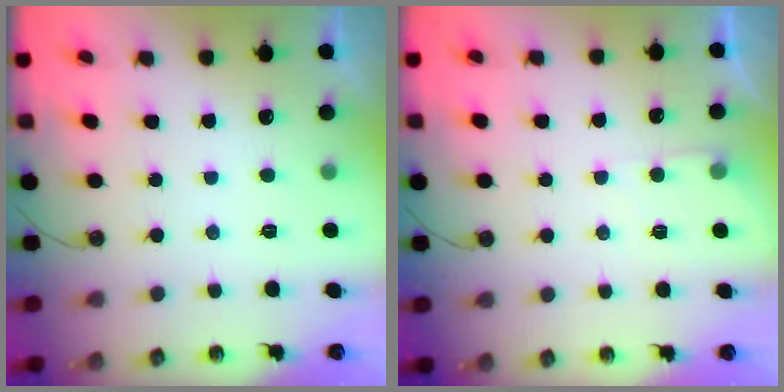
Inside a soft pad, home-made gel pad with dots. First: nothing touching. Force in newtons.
{"total": 3.8, "press": 3.7, "slide": 0.6}